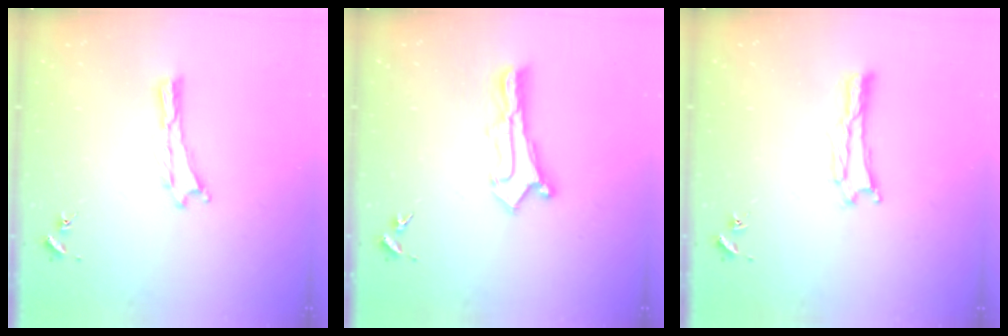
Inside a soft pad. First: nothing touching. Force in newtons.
{"total": 1.1, "press": 1.1, "slide": 0.1}
{"total": 1.9, "press": 1.9, "slide": 0.1}